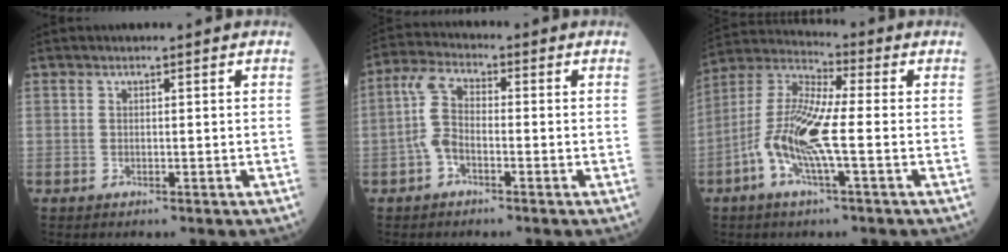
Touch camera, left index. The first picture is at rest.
{"total": 4.8, "force": [-1.1, 2.4, 4.0], "torque": [-0.092, 0.011, -0.028]}
{"total": 11.5, "force": [-2.5, 1.4, 11.1], "torque": [-0.237, 0.012, -0.054]}